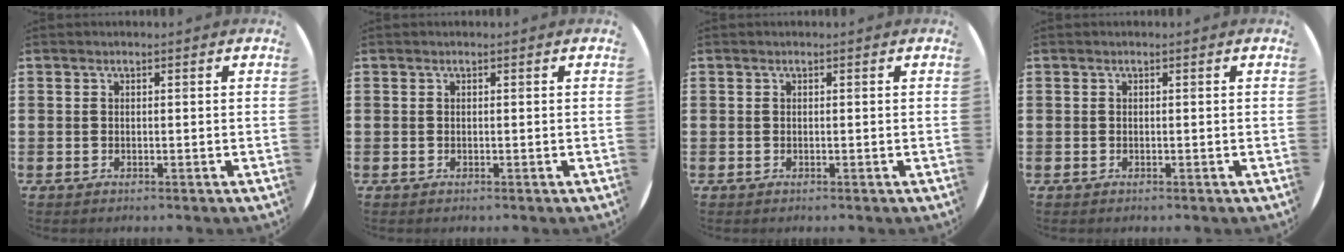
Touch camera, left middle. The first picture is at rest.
{"total": 0.0}
{"total": 0.0}
{"total": 0.0}